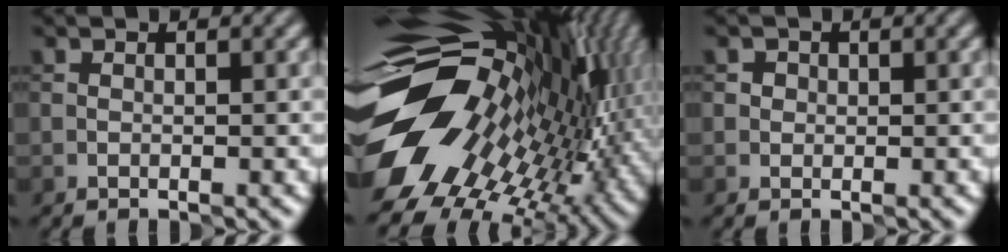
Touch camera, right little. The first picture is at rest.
{"total": 19.2, "force": [0.3, 11.0, 15.7], "torque": [-0.285, -0.027, 0.005]}
{"total": 1.3, "force": [0.6, 1.1, 0.5], "torque": [0.003, 0.005, 0.006]}